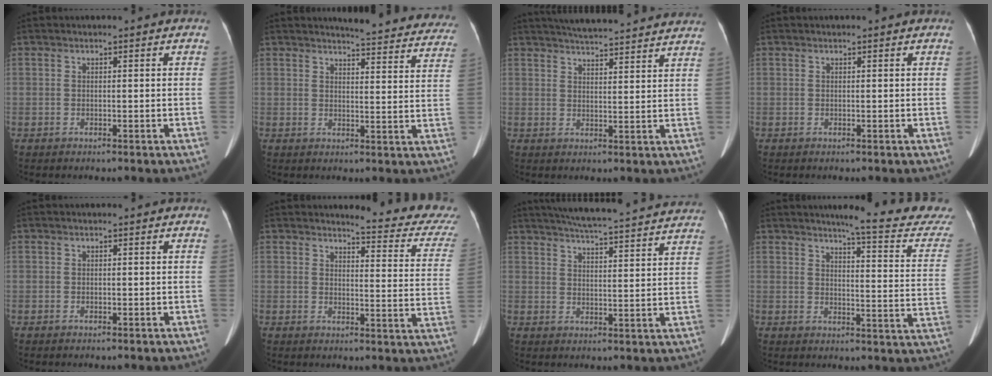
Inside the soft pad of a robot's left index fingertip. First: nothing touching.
{"total": 19.4, "force": [18.5, 2.5, 5.2], "torque": [-0.044, -0.068, 0.193]}
{"total": 17.9, "force": [16.6, 1.6, 6.4], "torque": [-0.095, 0.022, 0.215]}
{"total": 0.5, "force": [0.5, 0.0, 0.2], "torque": [-0.004, 0.012, 0.008]}
{"total": 0.0}
{"total": 13.1, "force": [12.6, 0.7, 3.7], "torque": [-0.030, -0.079, 0.117]}
{"total": 24.9, "force": [23.0, 1.6, 9.4], "torque": [-0.152, -0.011, 0.288]}
{"total": 15.5, "force": [14.5, -0.2, 5.4], "torque": [-0.060, -0.087, 0.152]}